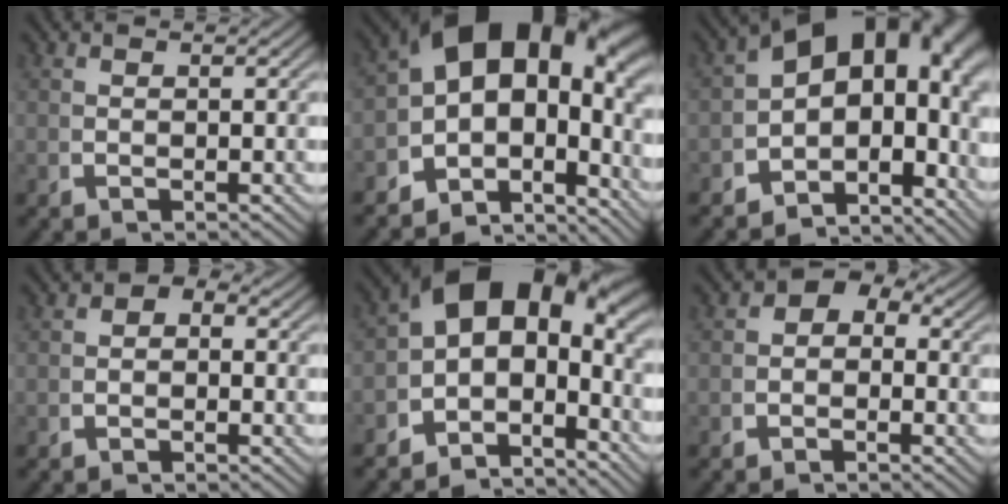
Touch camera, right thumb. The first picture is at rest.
{"total": 16.0, "force": [0.3, 10.6, 12.0], "torque": [-0.213, -0.032, 0.006]}
{"total": 13.8, "force": [-0.3, 9.1, 10.4], "torque": [-0.157, -0.023, -0.009]}
{"total": 1.0, "force": [-0.5, 0.8, 0.4], "torque": [-0.006, -0.003, -0.011]}
{"total": 12.5, "force": [0.0, 8.5, 9.2], "torque": [-0.159, -0.022, -0.007]}
{"total": 2.1, "force": [0.1, 1.5, 1.4], "torque": [-0.018, -0.002, 0.003]}